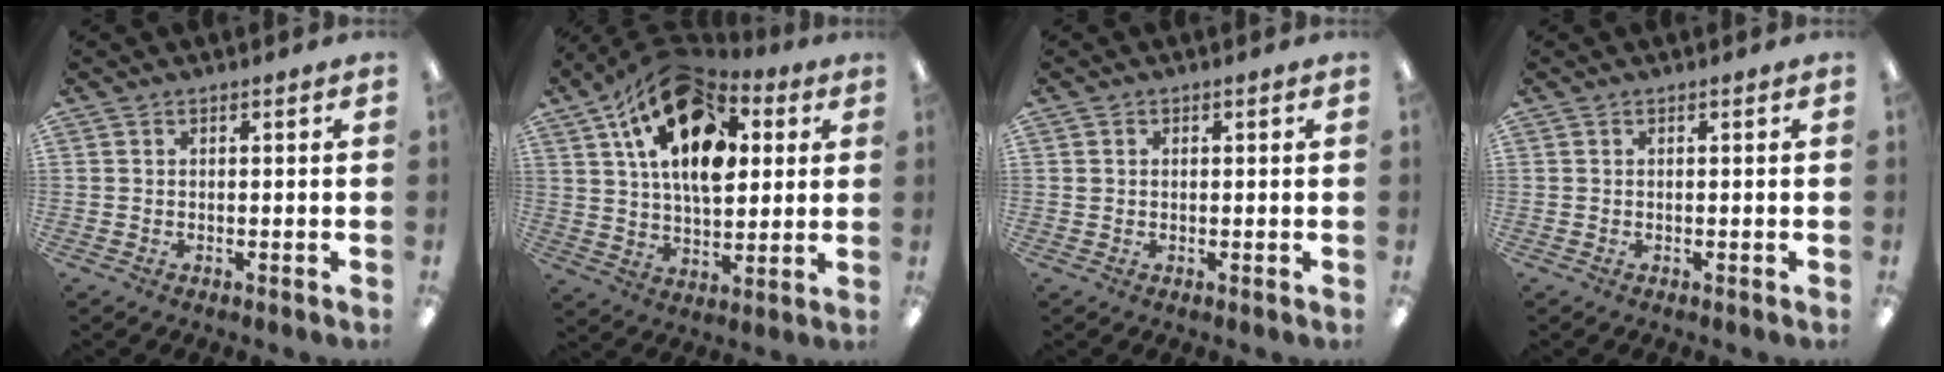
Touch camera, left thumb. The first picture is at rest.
{"total": 19.7, "force": [8.8, 11.2, 13.6], "torque": [-0.234, -0.031, 0.149]}
{"total": 0.7, "force": [0.1, 0.6, 0.2], "torque": [-0.004, 0.004, 0.001]}
{"total": 0.0}